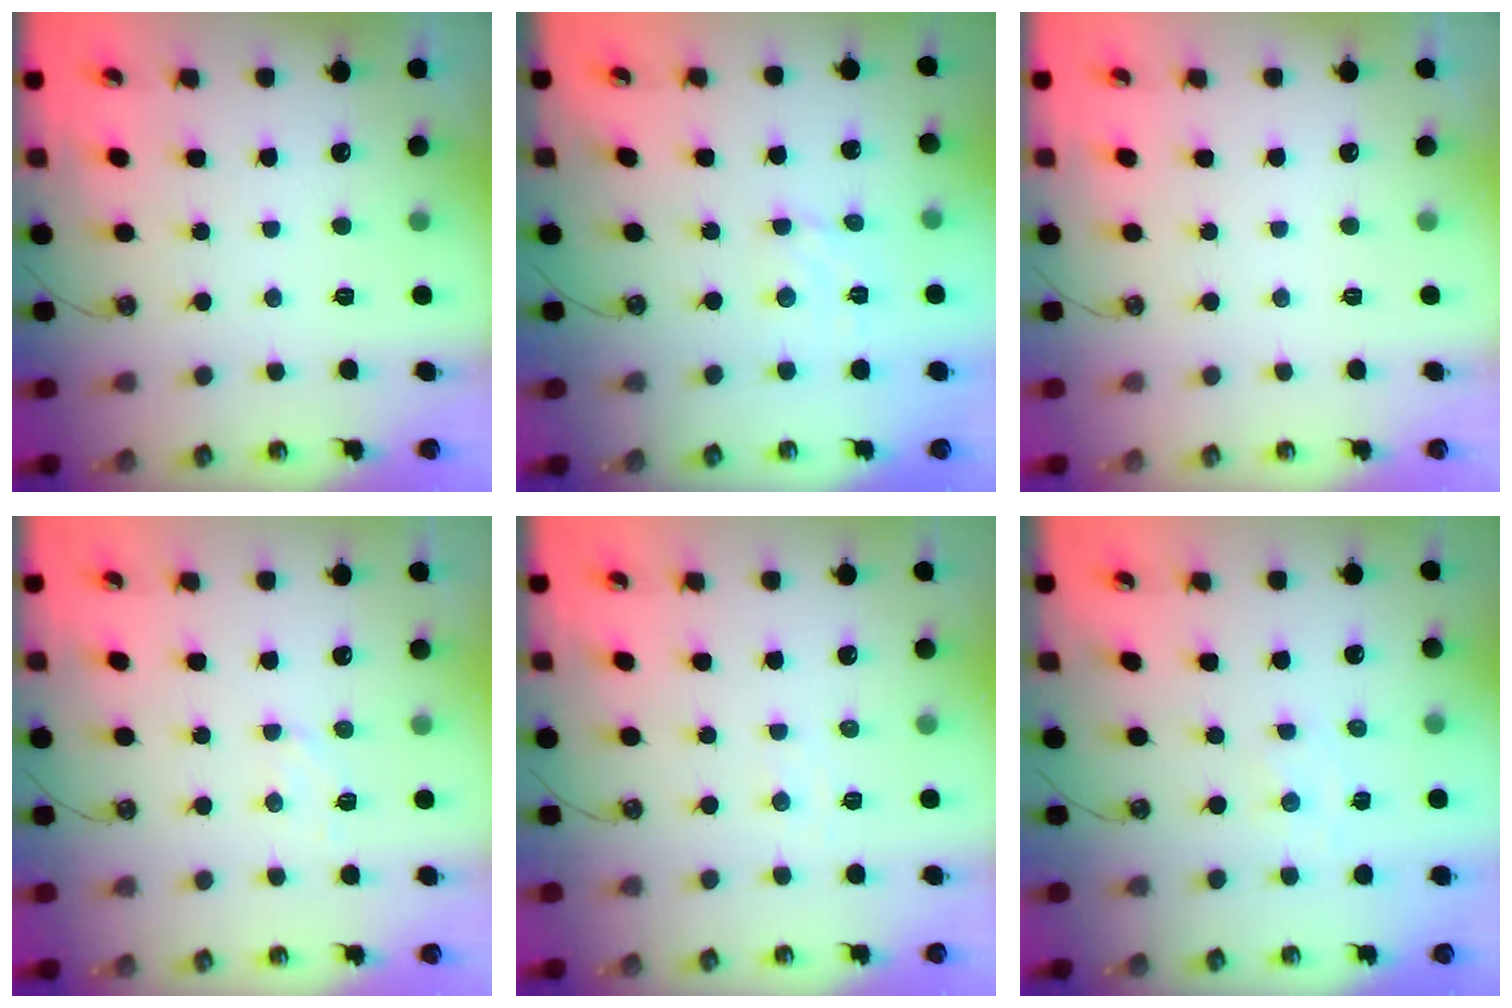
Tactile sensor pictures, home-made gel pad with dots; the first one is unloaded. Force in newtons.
{"total": 2.6, "press": 2.6, "slide": 0.4}
{"total": 0.0}
{"total": 4.9, "press": 4.9, "slide": 0.5}
{"total": 4.2, "press": 4.1, "slide": 0.6}
{"total": 2.5, "press": 2.5, "slide": 0.4}